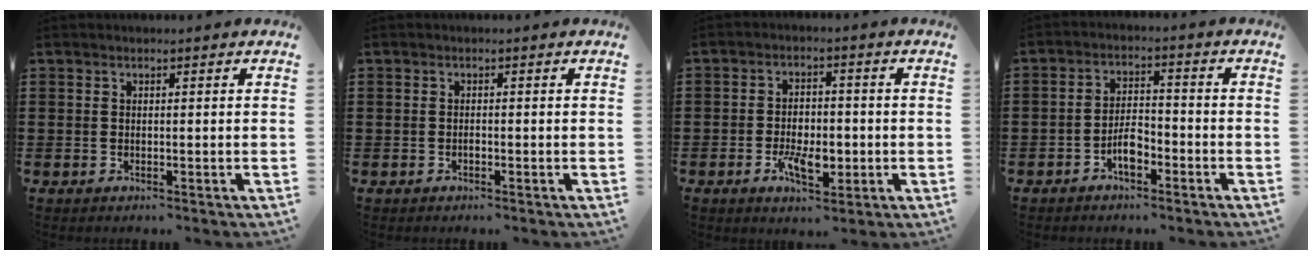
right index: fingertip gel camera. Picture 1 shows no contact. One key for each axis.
{"total": 0.6, "fx": -0.4, "fy": 0.3, "fz": 0.4, "tx": -0.010, "ty": -0.003, "tz": -0.007}
{"total": 5.9, "fx": -1.8, "fy": 3.0, "fz": 4.7, "tx": -0.083, "ty": 0.002, "tz": -0.034}
{"total": 4.3, "fx": -2.4, "fy": 1.9, "fz": 3.1, "tx": -0.066, "ty": 0.004, "tz": -0.050}